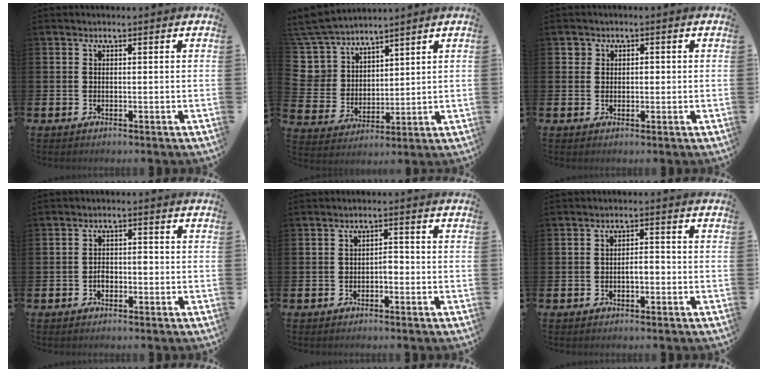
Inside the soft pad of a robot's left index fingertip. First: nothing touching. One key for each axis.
{"total": 7.1, "fx": 6.0, "fy": 3.7, "fz": 0.1, "tx": -0.052, "ty": -0.038, "tz": 0.114}
{"total": 1.4, "fx": 0.3, "fy": 1.3, "fz": 0.5, "tx": 0.008, "ty": 0.001, "tz": 0.000}
{"total": 1.8, "fx": -0.7, "fy": 1.2, "fz": 1.2, "tx": -0.006, "ty": -0.003, "tz": -0.019}
{"total": 1.5, "fx": -0.8, "fy": 0.8, "fz": 0.9, "tx": -0.012, "ty": 0.000, "tz": -0.020}
{"total": 2.0, "fx": -0.7, "fy": 1.0, "fz": 1.6, "tx": -0.022, "ty": 0.003, "tz": -0.018}